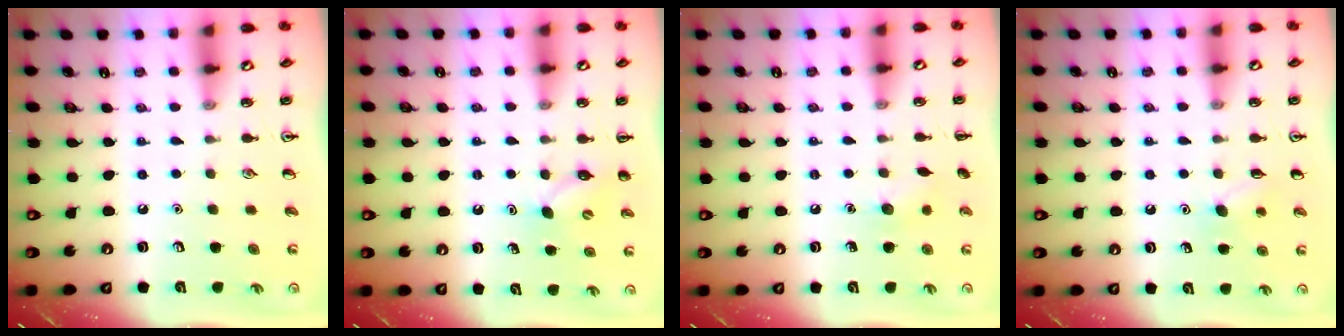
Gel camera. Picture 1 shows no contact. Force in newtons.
{"total": 4.4, "press": 4.2, "slide": 1.2}
{"total": 5.8, "press": 5.6, "slide": 1.4}
{"total": 5.8, "press": 5.6, "slide": 1.5}